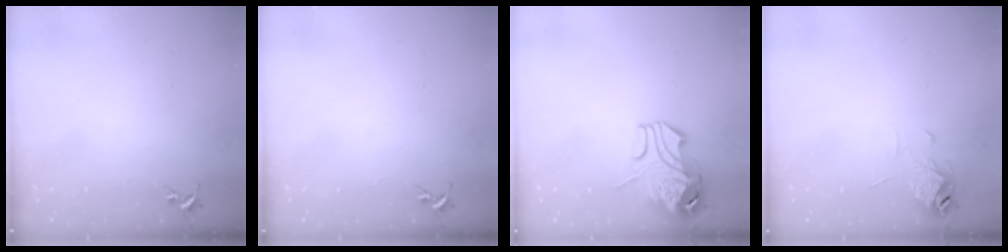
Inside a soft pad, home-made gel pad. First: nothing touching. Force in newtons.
{"total": 0.0}
{"total": 10.8, "press": 10.7, "slide": 1.3}
{"total": 6.4, "press": 6.4, "slide": 0.5}